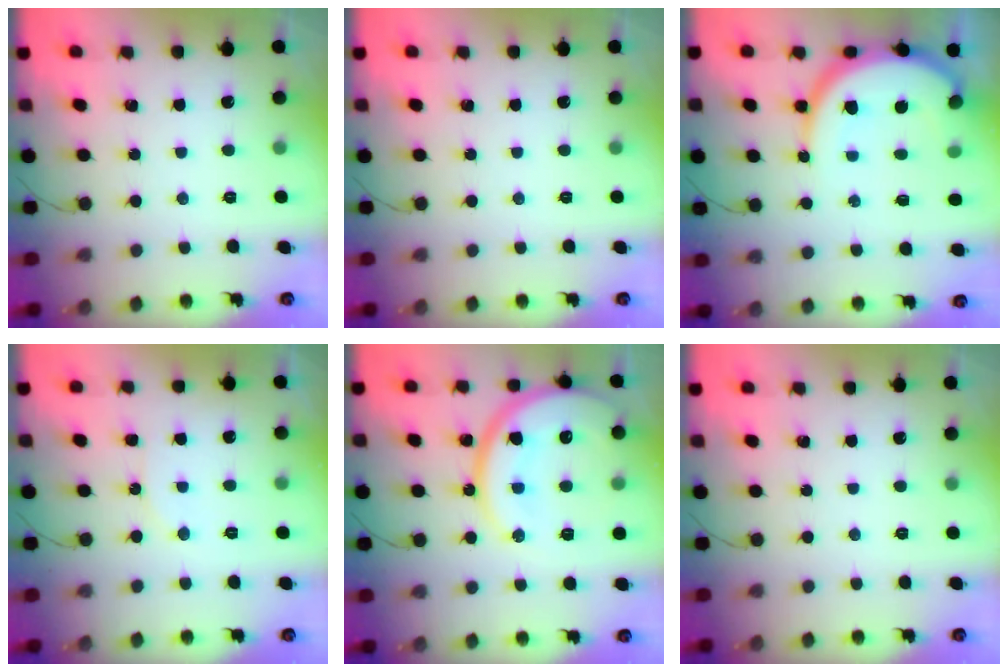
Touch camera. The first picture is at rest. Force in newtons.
{"total": 0.0}
{"total": 12.4, "press": 12.4, "slide": 1.2}
{"total": 5.4, "press": 5.4, "slide": 0.7}
{"total": 20.8, "press": 20.8, "slide": 1.6}
{"total": 0.0}